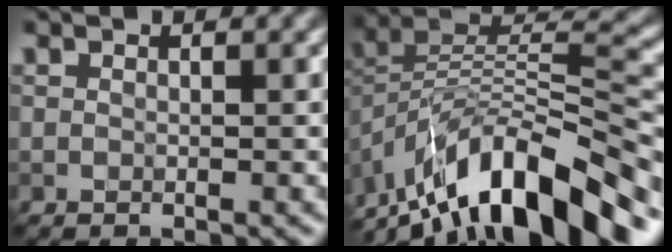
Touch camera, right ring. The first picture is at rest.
{"total": 13.1, "force": [-9.2, 4.2, 8.4], "torque": [-0.139, 0.028, -0.165]}